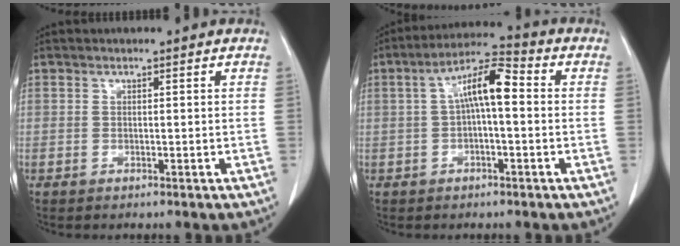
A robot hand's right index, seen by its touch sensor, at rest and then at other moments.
{"total": 8.2, "force": [0.7, 2.0, 7.9], "torque": [-0.143, 0.032, 0.006]}